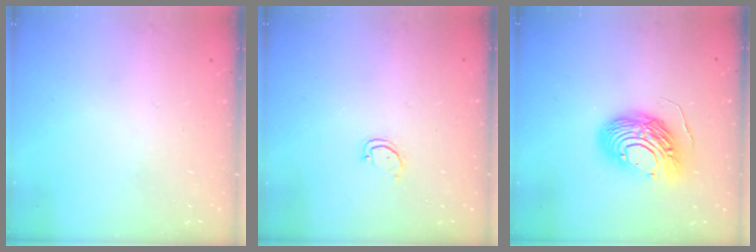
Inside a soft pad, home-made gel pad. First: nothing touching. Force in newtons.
{"total": 2.6, "press": 2.6, "slide": 0.2}
{"total": 13.0, "press": 13.0, "slide": 1.1}